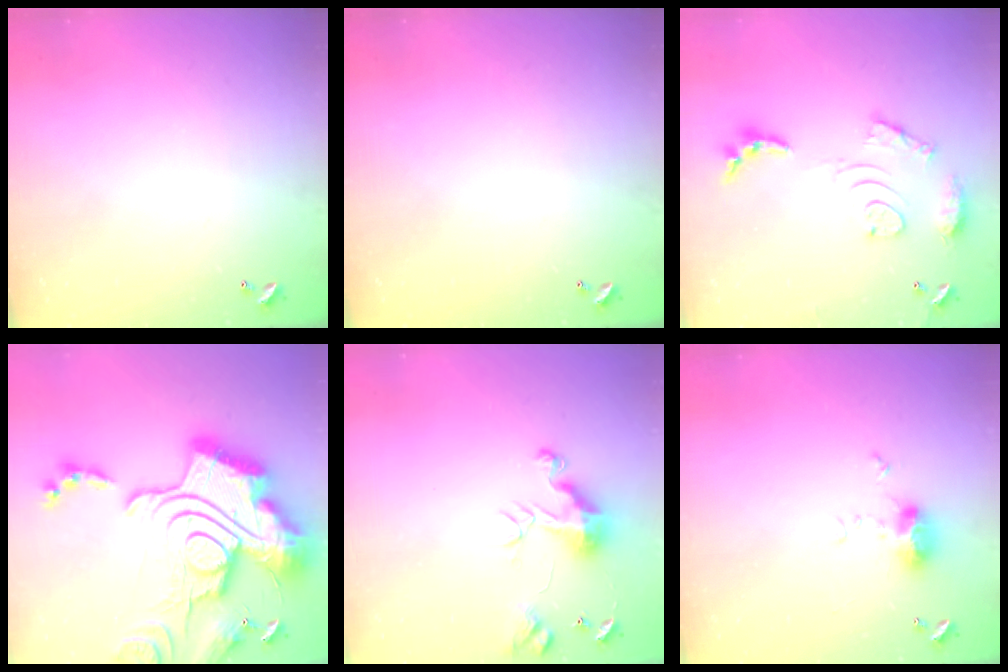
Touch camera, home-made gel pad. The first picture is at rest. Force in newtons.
{"total": 0.0}
{"total": 13.0, "press": 12.9, "slide": 1.1}
{"total": 4.8, "press": 4.1, "slide": 2.6}
{"total": 10.0, "press": 9.9, "slide": 1.6}
{"total": 6.2, "press": 6.2, "slide": 0.7}